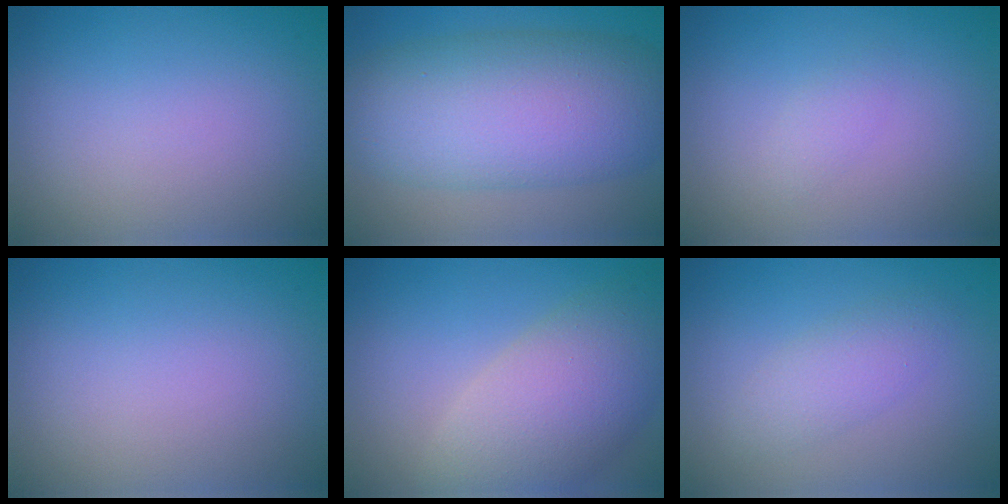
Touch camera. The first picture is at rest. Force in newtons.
{"total": 11.3, "press": 11.3, "slide": 0.3}
{"total": 1.0, "press": 1.0, "slide": 0.0}
{"total": 0.0}
{"total": 7.9, "press": 7.8, "slide": 0.8}
{"total": 2.3, "press": 2.3, "slide": 0.1}